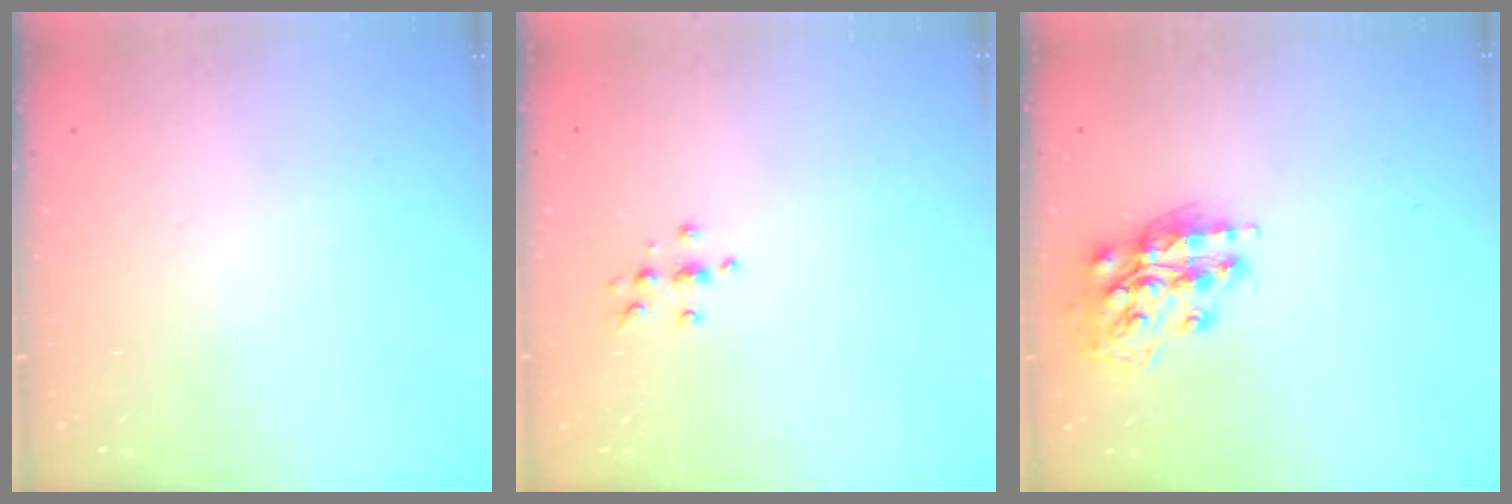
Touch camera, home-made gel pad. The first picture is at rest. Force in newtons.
{"total": 5.4, "press": 5.4, "slide": 0.7}
{"total": 14.9, "press": 14.9, "slide": 1.1}